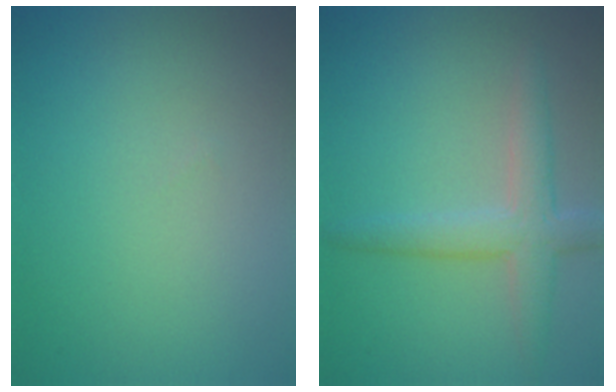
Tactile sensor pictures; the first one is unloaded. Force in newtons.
{"total": 3.6, "press": 3.6, "slide": 0.2}